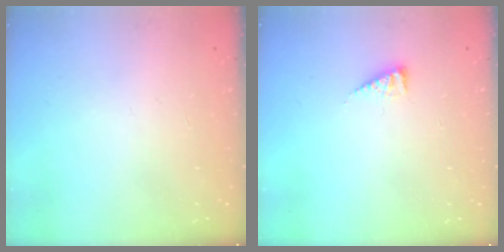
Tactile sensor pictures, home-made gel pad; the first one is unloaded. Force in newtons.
{"total": 3.8, "press": 3.8, "slide": 0.5}